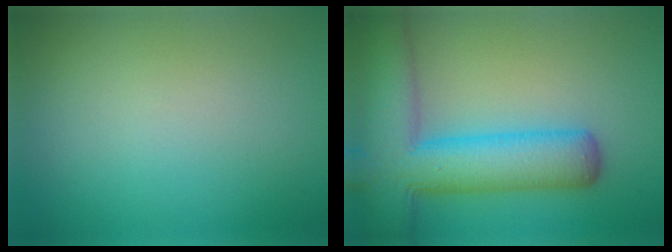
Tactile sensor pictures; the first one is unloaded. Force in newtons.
{"total": 10.2, "press": 10.2, "slide": 0.6}